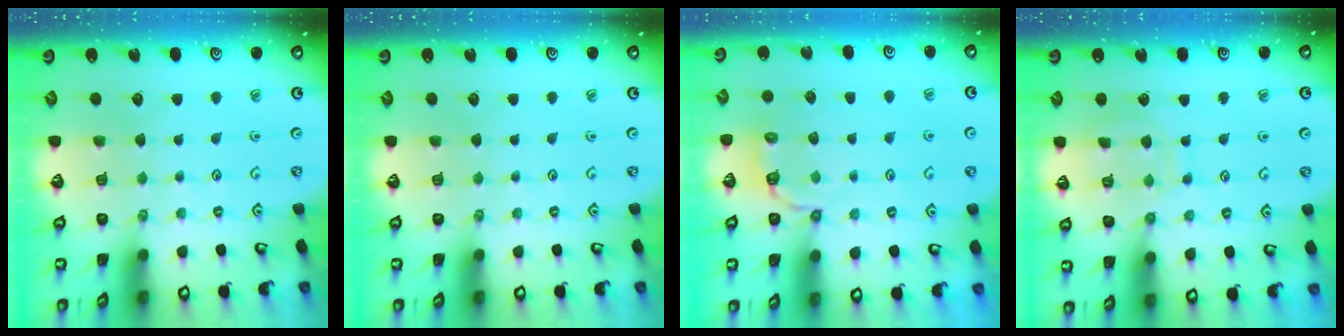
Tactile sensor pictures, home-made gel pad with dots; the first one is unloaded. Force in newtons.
{"total": 0.0}
{"total": 3.7, "press": 3.0, "slide": 2.1}
{"total": 9.7, "press": 9.7, "slide": 0.8}